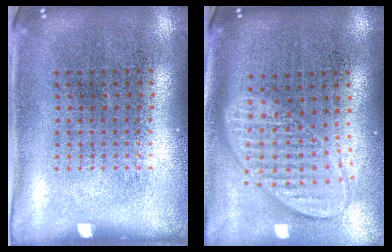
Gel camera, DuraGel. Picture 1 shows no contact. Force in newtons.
{"total": 1.9, "press": 1.5, "slide": 1.1}